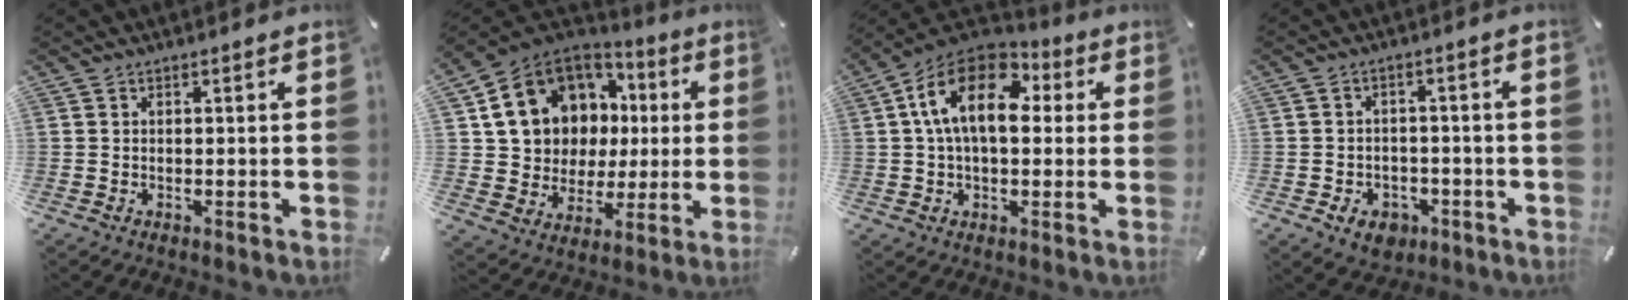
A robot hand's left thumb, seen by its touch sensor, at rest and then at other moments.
{"total": 16.2, "force": [5.4, 13.9, 6.5], "torque": [-0.127, -0.030, 0.123]}
{"total": 15.5, "force": [3.7, 9.5, 11.7], "torque": [-0.227, 0.001, 0.061]}
{"total": 6.1, "force": [-2.8, 4.7, 2.8], "torque": [-0.045, 0.013, -0.049]}